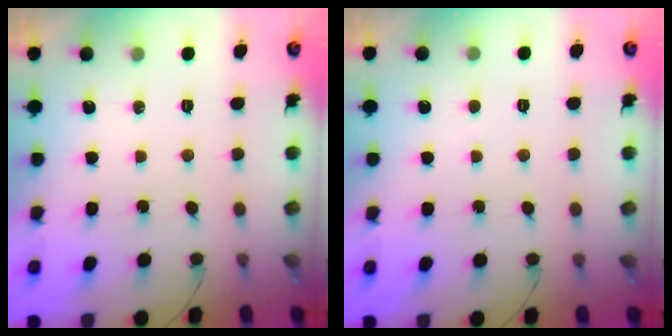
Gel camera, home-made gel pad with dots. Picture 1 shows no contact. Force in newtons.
{"total": 2.7, "press": 2.7, "slide": 0.3}